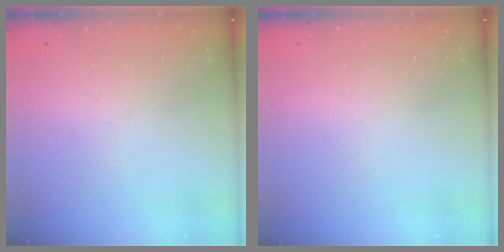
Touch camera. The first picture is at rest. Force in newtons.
{"total": 0.0}